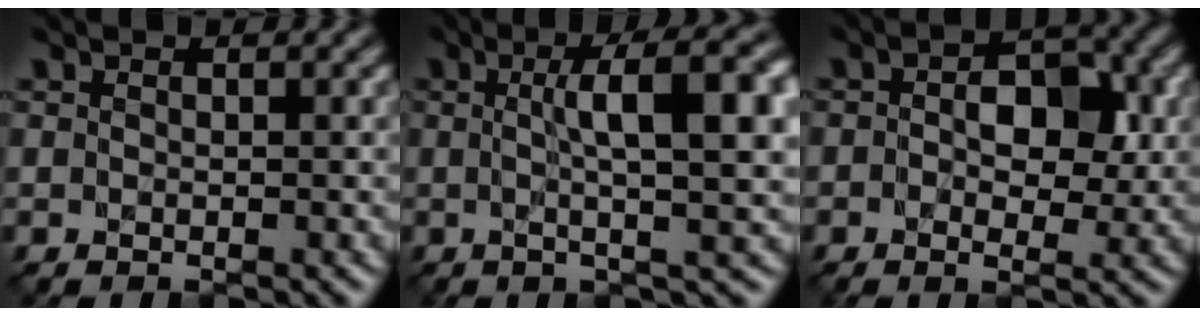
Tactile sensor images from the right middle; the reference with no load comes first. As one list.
[{"total": 9.2, "force": [1.5, 2.1, 8.9], "torque": [-0.106, 0.017, 0.018]}, {"total": 5.6, "force": [0.6, 3.3, 4.6], "torque": [-0.058, 0.005, 0.003]}]